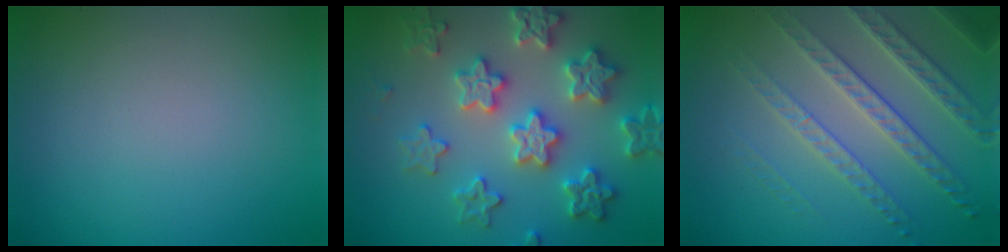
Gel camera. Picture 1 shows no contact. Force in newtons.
{"total": 6.1, "press": 6.0, "slide": 1.3}
{"total": 4.7, "press": 4.0, "slide": 2.5}